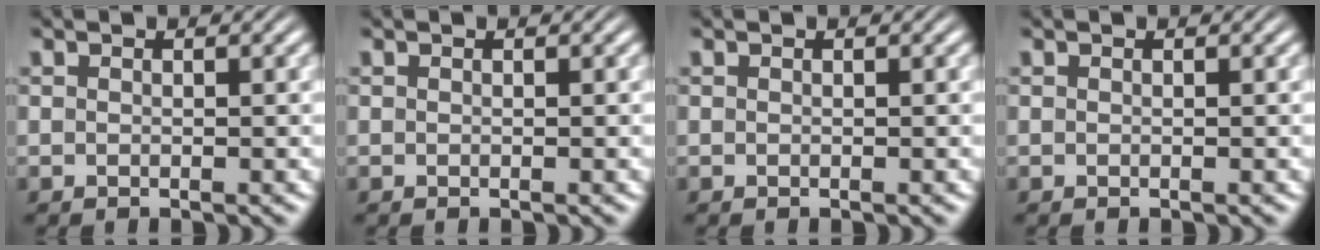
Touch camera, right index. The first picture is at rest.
{"total": 0.0}
{"total": 0.0}
{"total": 0.0}